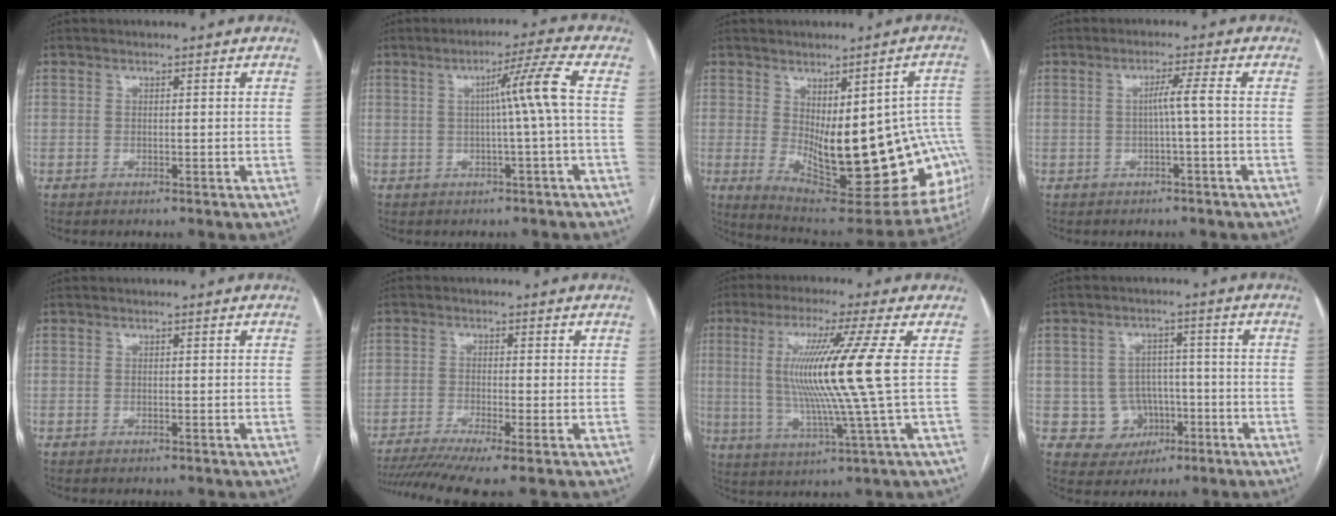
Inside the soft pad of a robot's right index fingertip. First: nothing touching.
{"total": 6.2, "force": [0.2, -1.8, 5.9], "torque": [-0.095, 0.010, 0.006]}
{"total": 24.2, "force": [-3.6, 9.1, 22.1], "torque": [-0.211, 0.000, -0.024]}
{"total": 2.7, "force": [-0.4, -0.7, 2.6], "torque": [-0.042, 0.004, -0.006]}
{"total": 0.0}
{"total": 9.6, "force": [-6.9, 0.2, 6.7], "torque": [-0.111, -0.011, -0.113]}
{"total": 14.1, "force": [1.8, -2.3, 13.8], "torque": [-0.264, -0.008, 0.030]}
{"total": 6.7, "force": [-1.8, 6.3, 0.9], "torque": [-0.005, 0.016, -0.018]}